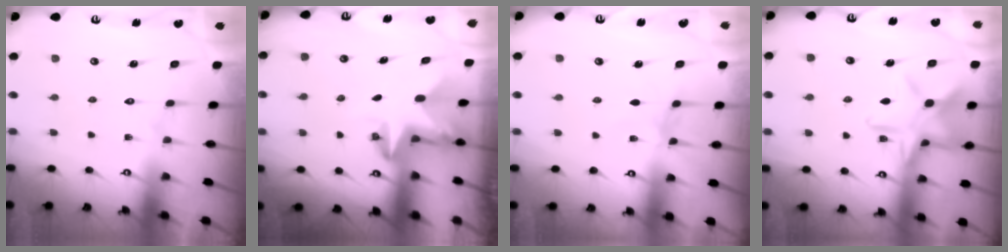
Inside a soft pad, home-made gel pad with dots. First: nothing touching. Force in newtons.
{"total": 2.8, "press": 2.8, "slide": 0.2}
{"total": 2.3, "press": 2.3, "slide": 0.4}
{"total": 14.1, "press": 14.1, "slide": 0.9}